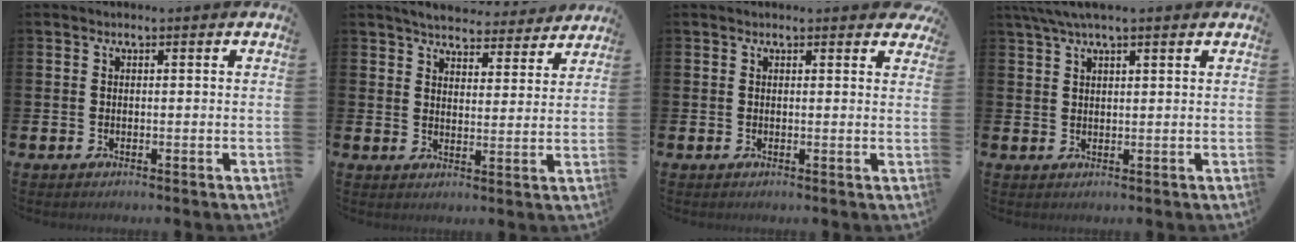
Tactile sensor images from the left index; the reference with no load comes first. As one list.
[{"total": 5.0, "force": [4.9, 1.0, 0.5], "torque": [-0.022, -0.033, 0.084]}, {"total": 0.8, "force": [0.8, 0.3, 0.0], "torque": [0.011, -0.002, 0.011]}, {"total": 4.0, "force": [3.1, 0.7, 2.5], "torque": [-0.055, 0.001, 0.058]}]